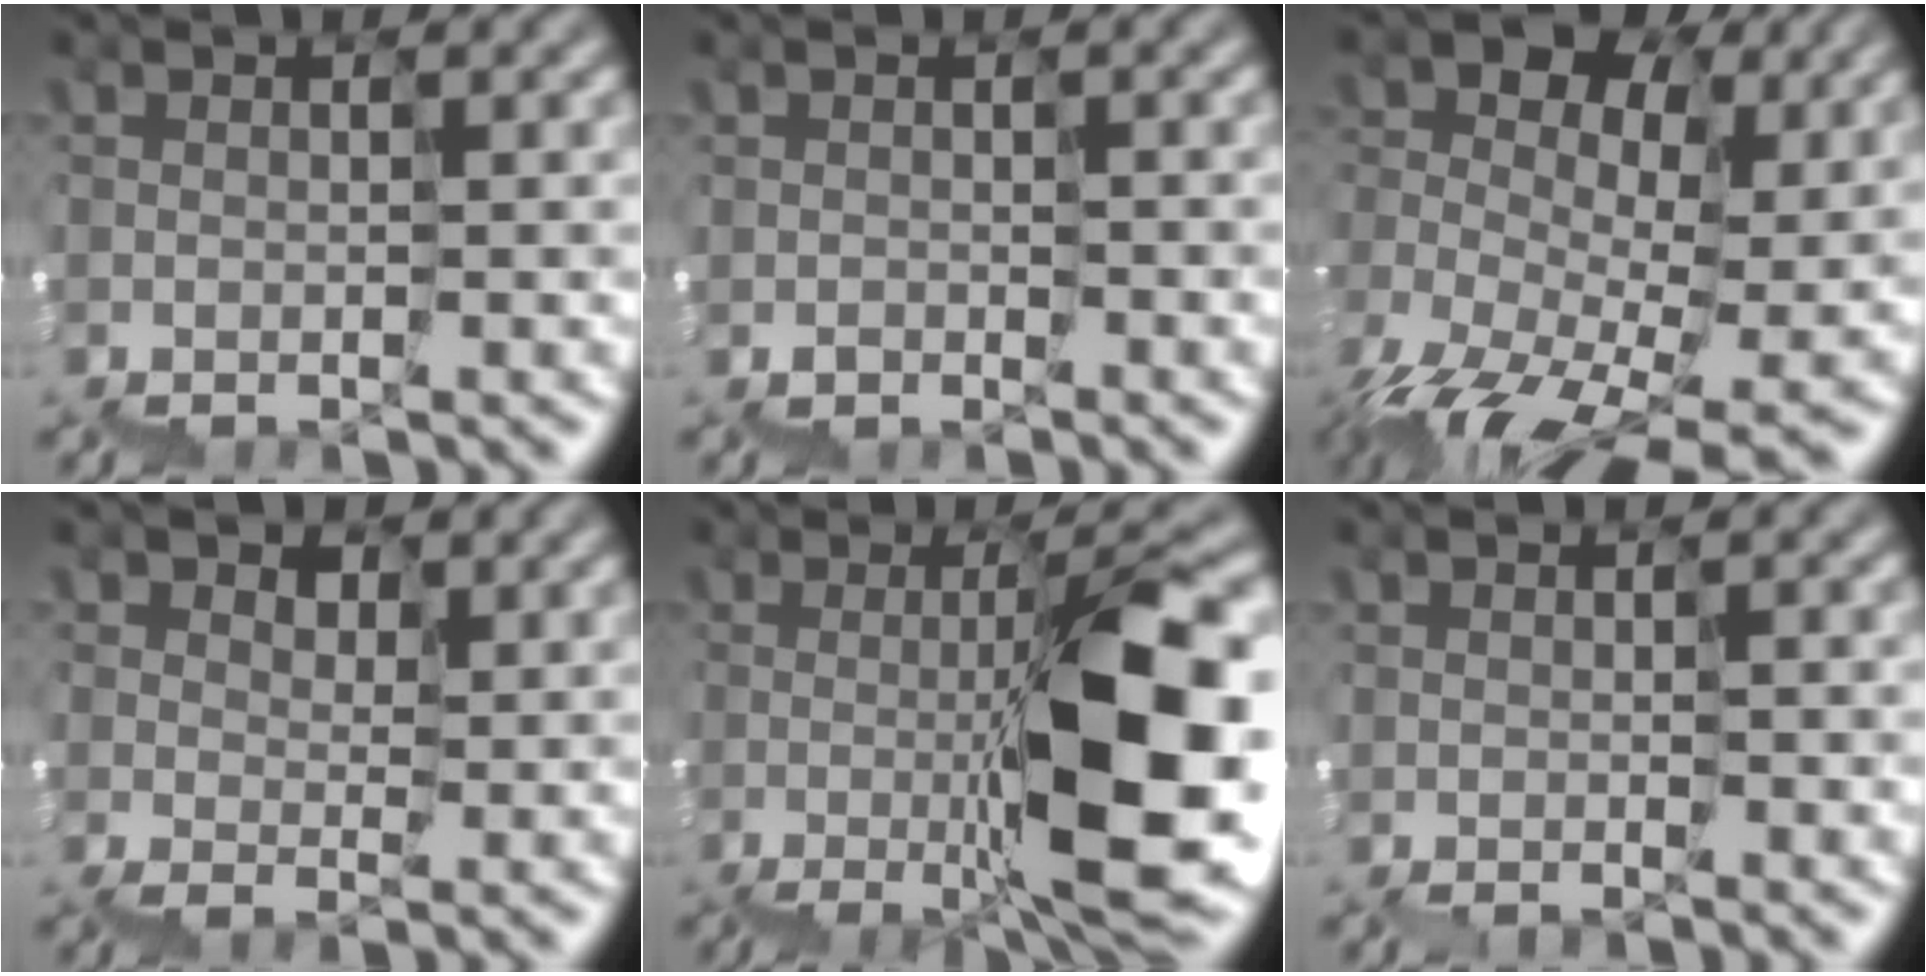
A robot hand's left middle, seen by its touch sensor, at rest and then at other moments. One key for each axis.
{"total": 0.8, "fx": -0.7, "fy": -0.1, "fz": -0.4, "tx": -0.002, "ty": 0.002, "tz": -0.010}
{"total": 11.6, "fx": -3.5, "fy": 7.4, "fz": 8.2, "tx": -0.169, "ty": 0.014, "tz": -0.053}
{"total": 2.1, "fx": 1.4, "fy": 1.5, "fz": 0.4, "tx": -0.016, "ty": 0.017, "tz": 0.020}
{"total": 8.8, "fx": -1.1, "fy": 2.2, "fz": 8.5, "tx": -0.144, "ty": 0.002, "tz": -0.012}
{"total": 0.9, "fx": -0.2, "fy": 0.3, "fz": 0.8, "tx": -0.005, "ty": -0.003, "tz": 0.003}